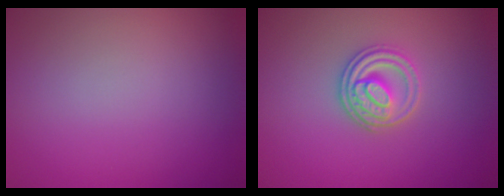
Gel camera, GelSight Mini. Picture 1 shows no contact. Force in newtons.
{"total": 3.0, "press": 2.8, "slide": 1.2}